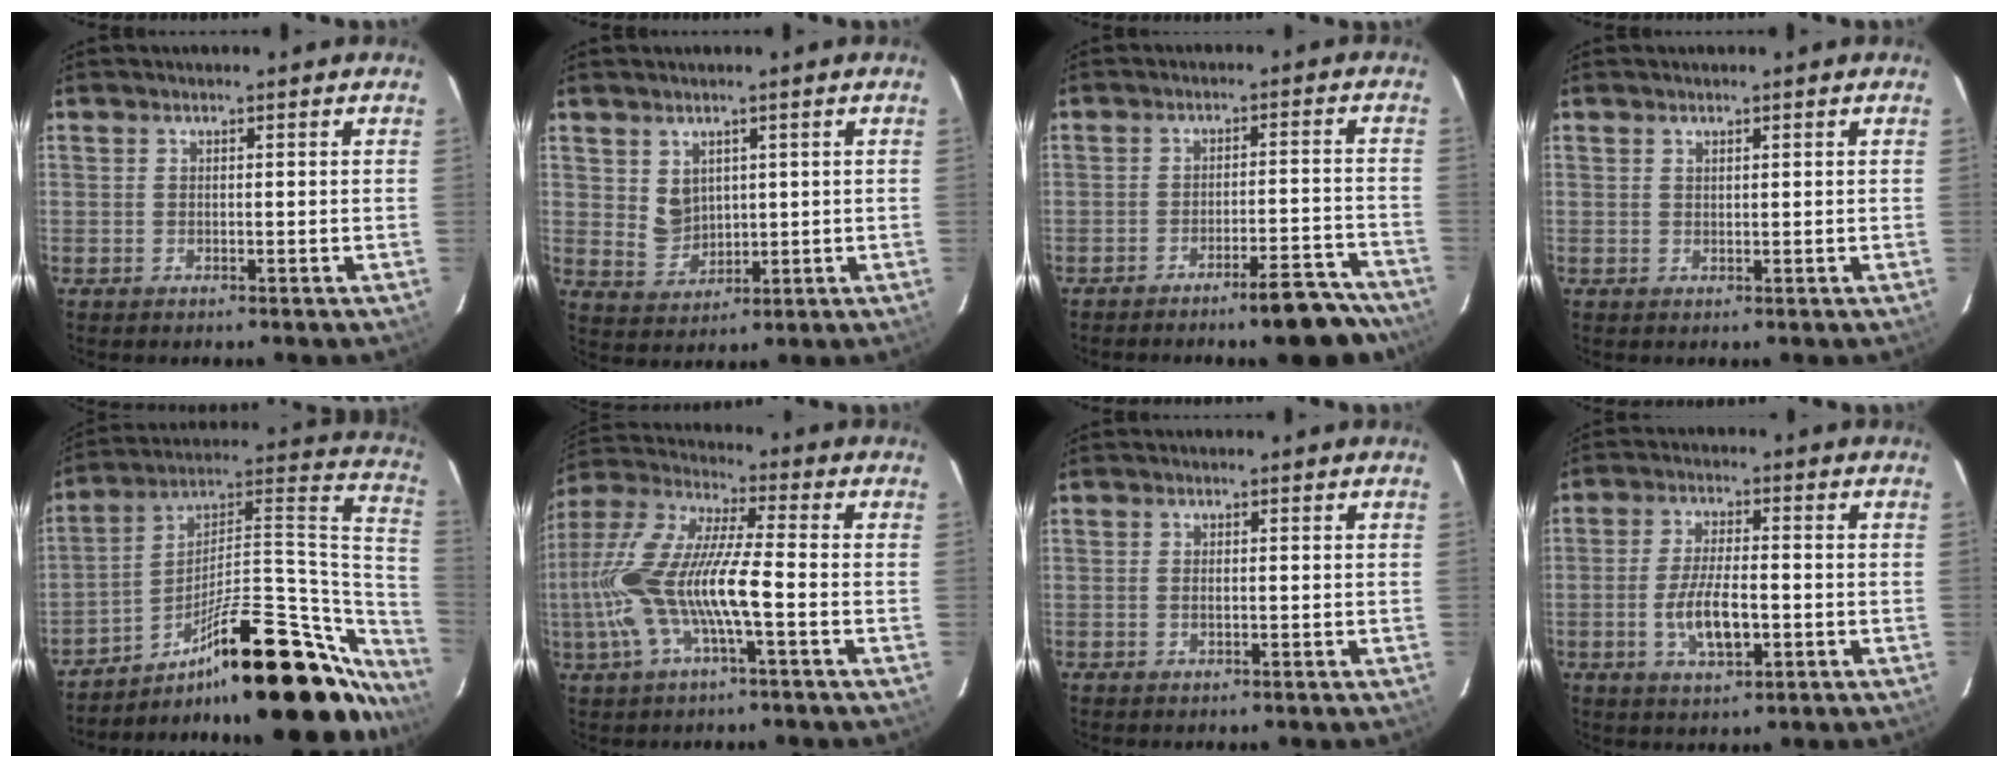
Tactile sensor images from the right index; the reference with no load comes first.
{"total": 4.9, "force": [1.9, 4.0, 2.2], "torque": [-0.036, 0.001, 0.050]}
{"total": 10.0, "force": [-8.9, 1.6, 4.4], "torque": [-0.049, 0.023, -0.106]}
{"total": 0.6, "force": [0.5, 0.2, 0.2], "torque": [-0.005, 0.001, 0.011]}
{"total": 32.4, "force": [-21.1, 10.0, 22.5], "torque": [-0.284, 0.049, -0.317]}
{"total": 17.9, "force": [-3.6, 3.5, 17.2], "torque": [-0.343, -0.003, -0.072]}
{"total": 1.1, "force": [-0.1, 0.5, 1.0], "torque": [-0.020, 0.001, -0.002]}
{"total": 8.5, "force": [-2.2, 3.0, 7.6], "torque": [-0.152, -0.005, -0.038]}